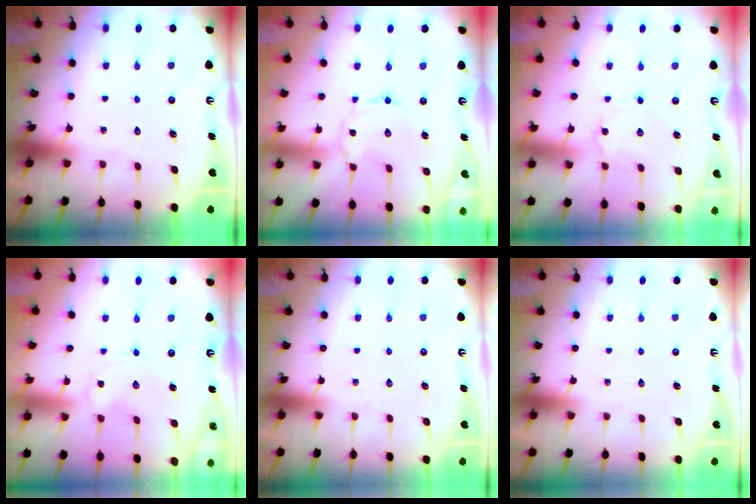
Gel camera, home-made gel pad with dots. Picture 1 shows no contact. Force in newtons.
{"total": 1.6, "press": 1.5, "slide": 0.2}
{"total": 2.3, "press": 2.3, "slide": 0.3}
{"total": 0.0}
{"total": 0.0}
{"total": 0.0}